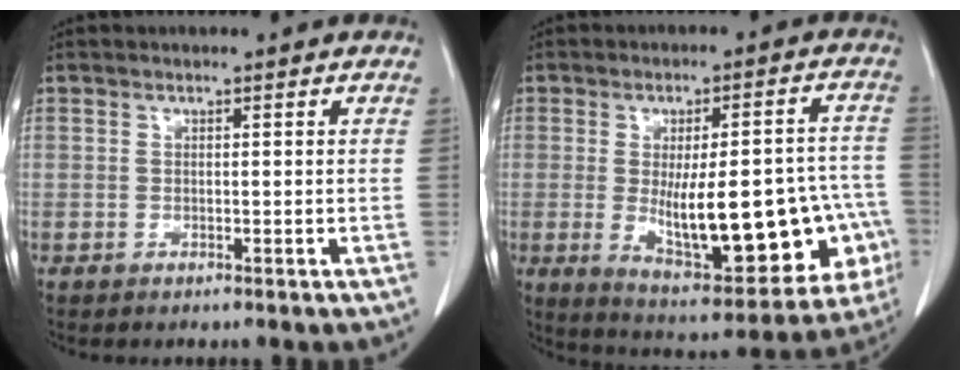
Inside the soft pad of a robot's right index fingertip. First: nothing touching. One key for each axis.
{"total": 22.4, "fx": -4.5, "fy": 7.2, "fz": 20.7, "tx": -0.233, "ty": 0.017, "tz": -0.032}